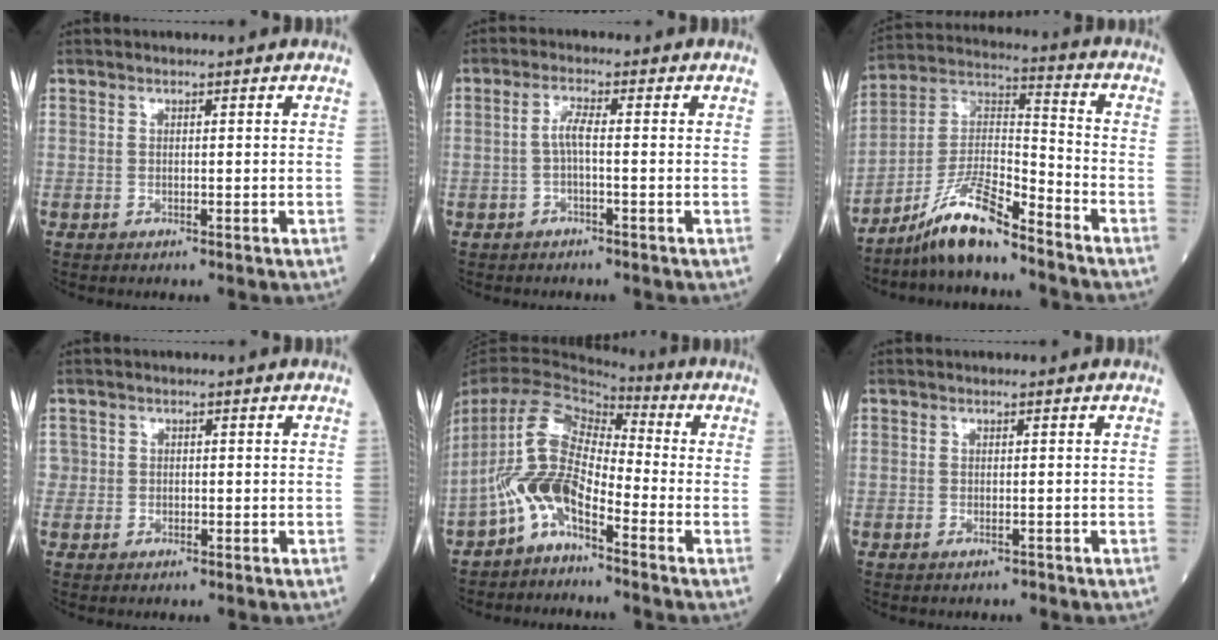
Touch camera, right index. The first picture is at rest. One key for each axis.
{"total": 2.7, "fx": -0.5, "fy": 0.2, "fz": 2.6, "tx": -0.054, "ty": 0.003, "tz": -0.011}
{"total": 11.1, "fx": -8.8, "fy": 1.1, "fz": 6.5, "tx": -0.131, "ty": 0.009, "tz": -0.166}
{"total": 1.7, "fx": -0.1, "fy": 1.6, "fz": 0.5, "tx": -0.001, "ty": 0.005, "tz": -0.002}
{"total": 9.4, "fx": -4.3, "fy": 3.9, "fz": 7.3, "tx": -0.166, "ty": 0.022, "tz": -0.086}
{"total": 0.9, "fx": -0.5, "fy": 0.2, "fz": 0.6, "tx": -0.010, "ty": -0.002, "tz": -0.006}